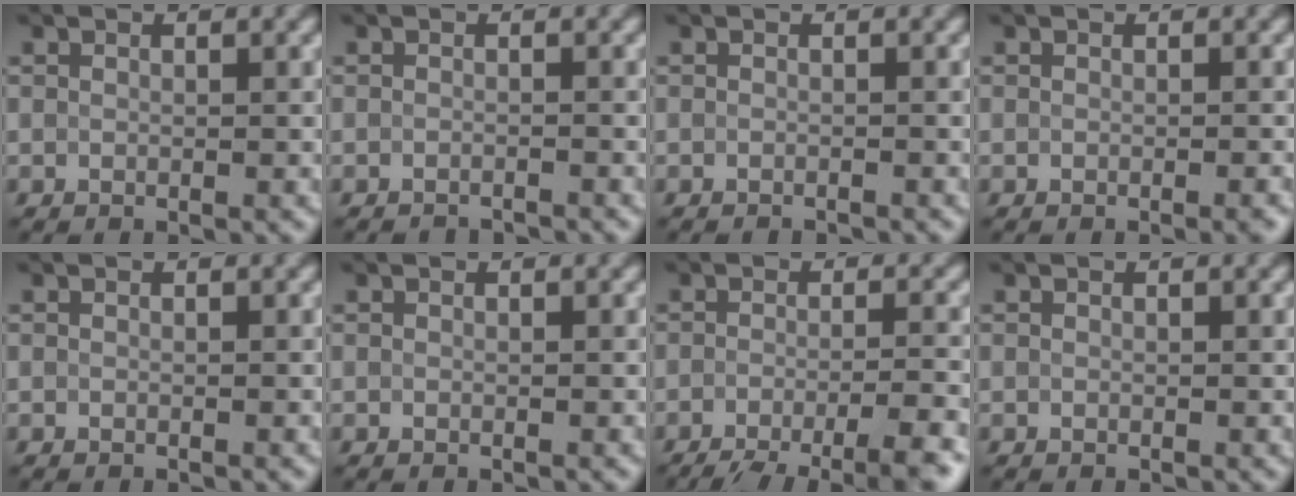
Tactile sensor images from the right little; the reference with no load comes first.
{"total": 1.9, "force": [-1.9, -0.1, 0.2], "torque": [0.003, -0.004, -0.025]}
{"total": 1.3, "force": [-1.3, -0.1, 0.2], "torque": [0.002, -0.004, -0.015]}
{"total": 0.8, "force": [-0.5, 0.1, 0.6], "torque": [-0.010, 0.000, -0.005]}
{"total": 0.0}
{"total": 0.0}
{"total": 8.9, "force": [-7.1, 1.9, 5.0], "torque": [-0.064, -0.006, -0.099]}
{"total": 0.0}